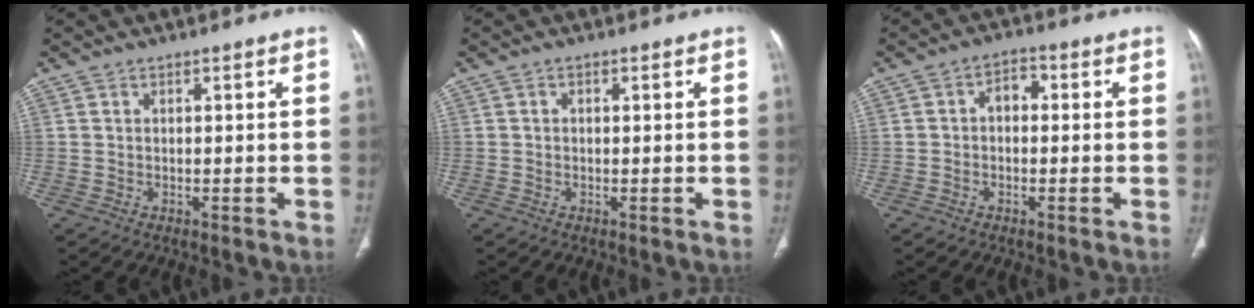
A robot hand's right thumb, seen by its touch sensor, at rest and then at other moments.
{"total": 0.7, "force": [0.0, 0.5, 0.4], "torque": [-0.004, 0.003, -0.002]}
{"total": 3.7, "force": [-0.1, 2.5, 2.6], "torque": [-0.028, 0.016, -0.013]}